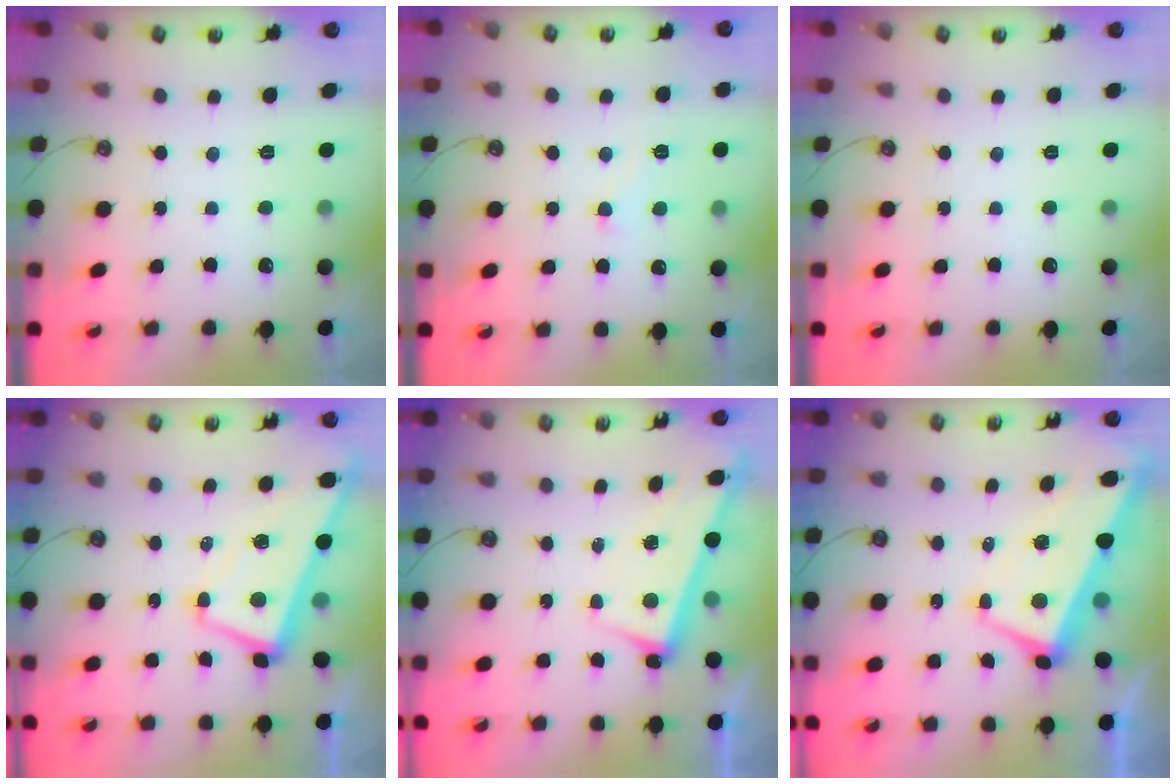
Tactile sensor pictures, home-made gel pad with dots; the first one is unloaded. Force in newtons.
{"total": 1.9, "press": 1.8, "slide": 0.6}
{"total": 0.0}
{"total": 4.3, "press": 4.2, "slide": 0.8}
{"total": 2.6, "press": 2.5, "slide": 0.6}
{"total": 1.7, "press": 1.1, "slide": 1.3}